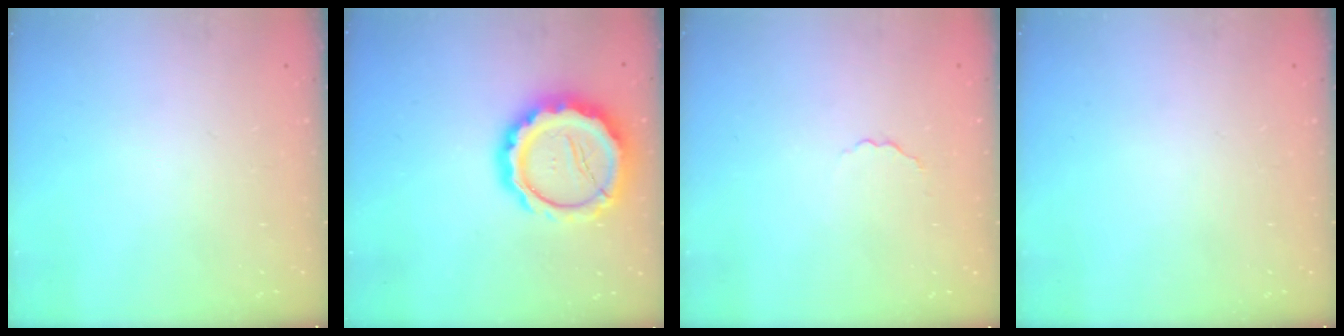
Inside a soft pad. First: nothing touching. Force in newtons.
{"total": 16.3, "press": 16.0, "slide": 3.0}
{"total": 2.4, "press": 2.3, "slide": 0.7}
{"total": 0.0}